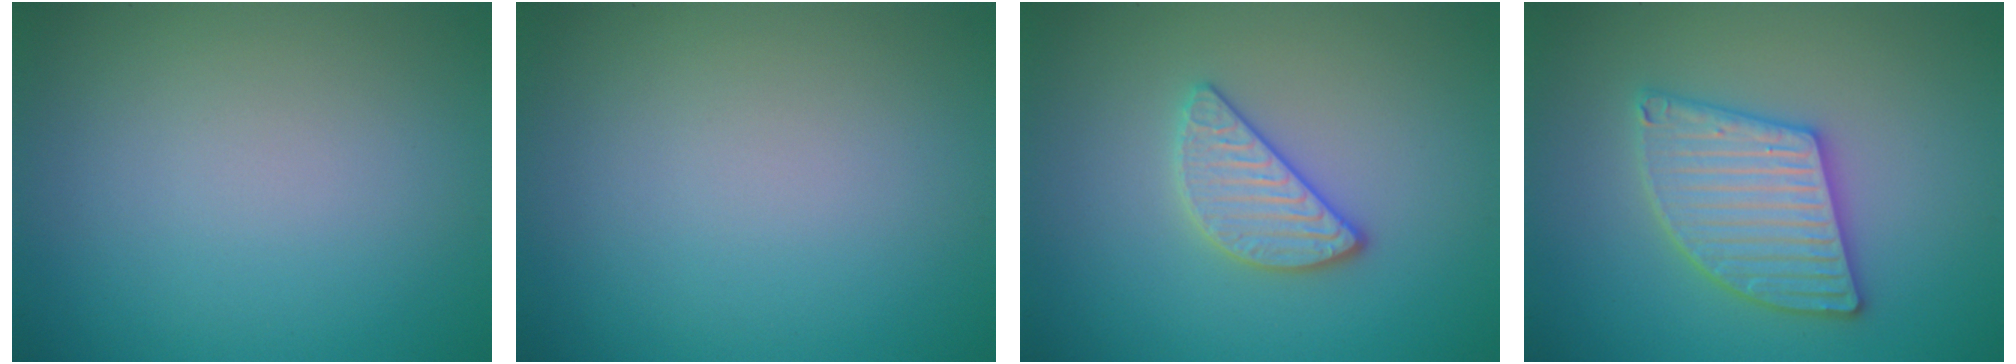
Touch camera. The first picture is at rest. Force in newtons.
{"total": 0.0}
{"total": 3.0, "press": 2.8, "slide": 1.1}
{"total": 5.4, "press": 5.4, "slide": 0.6}